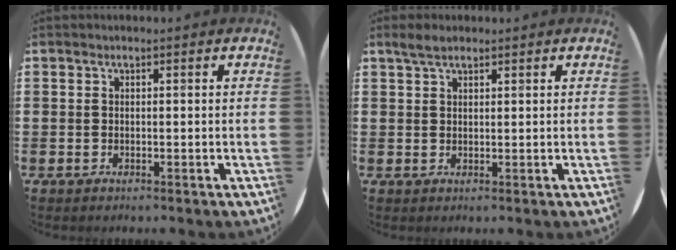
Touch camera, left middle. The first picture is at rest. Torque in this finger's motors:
{"motor_torque": [0.21, -0.18, -0.02, 0.01]}